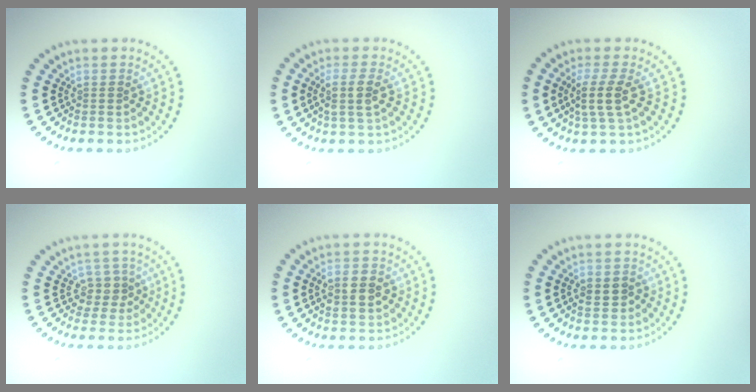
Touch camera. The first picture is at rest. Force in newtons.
{"total": 2.6, "press": 2.2, "slide": 1.4}
{"total": 2.9, "press": 2.4, "slide": 1.6}
{"total": 2.2, "press": 1.9, "slide": 1.1}
{"total": 4.2, "press": 4.1, "slide": 0.4}
{"total": 2.2, "press": 2.2, "slide": 0.2}